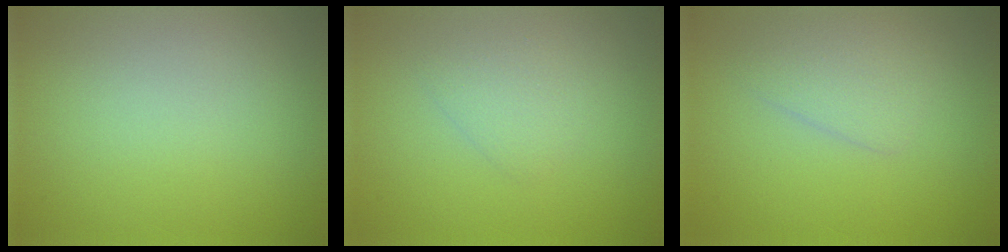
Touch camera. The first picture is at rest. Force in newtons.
{"total": 1.6, "press": 1.6, "slide": 0.0}
{"total": 2.1, "press": 2.1, "slide": 0.0}